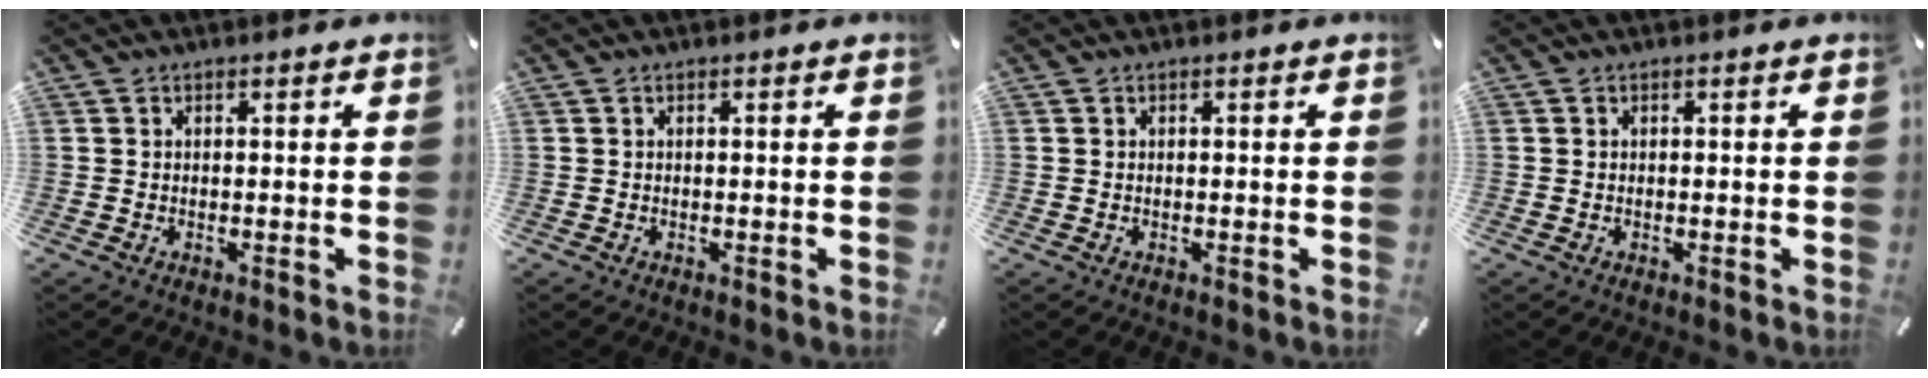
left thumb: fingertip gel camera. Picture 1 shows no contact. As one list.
[{"total": 0.0}, {"total": 0.0}, {"total": 0.0}]